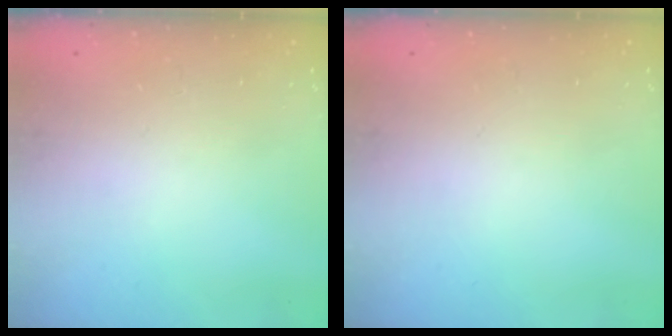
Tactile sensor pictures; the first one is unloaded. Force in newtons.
{"total": 0.0}